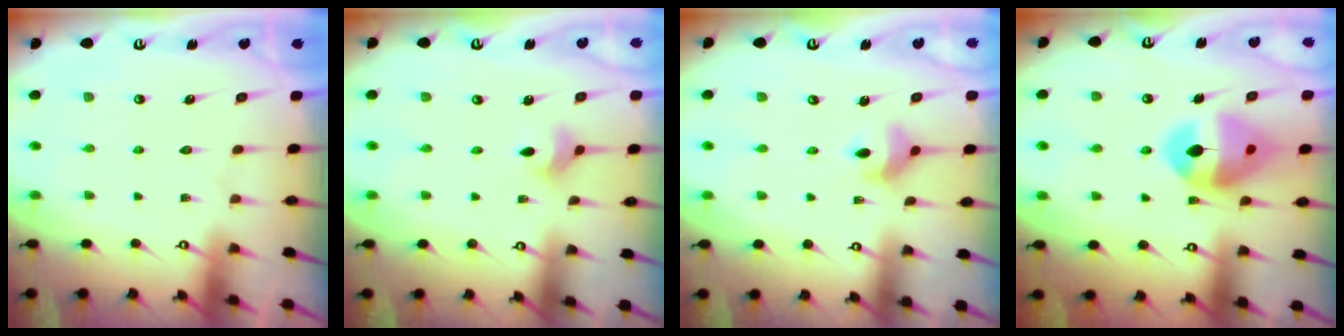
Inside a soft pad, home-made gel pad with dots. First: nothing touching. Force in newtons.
{"total": 3.7, "press": 3.6, "slide": 0.7}
{"total": 7.1, "press": 6.9, "slide": 1.7}
{"total": 13.5, "press": 13.4, "slide": 1.9}